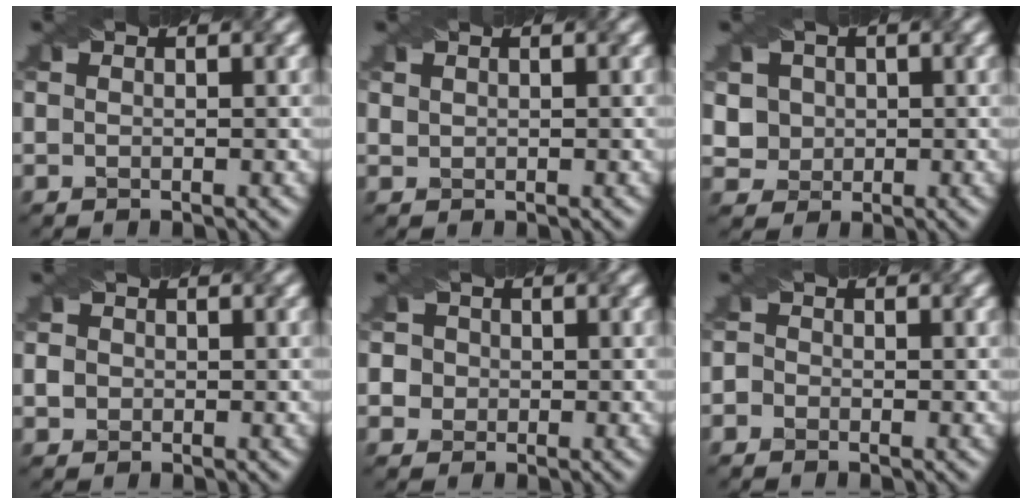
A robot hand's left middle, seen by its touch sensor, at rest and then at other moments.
{"total": 0.8, "force": [0.7, 0.4, 0.2], "torque": [-0.017, 0.001, 0.024]}
{"total": 4.1, "force": [1.3, 3.6, 1.4], "torque": [-0.028, 0.010, 0.021]}
{"total": 1.7, "force": [0.2, 1.6, 0.6], "torque": [-0.003, 0.015, 0.001]}
{"total": 4.5, "force": [0.7, 4.2, 1.4], "torque": [-0.020, 0.035, -0.010]}
{"total": 1.3, "force": [-0.5, 1.2, 0.4], "torque": [0.011, 0.014, -0.024]}